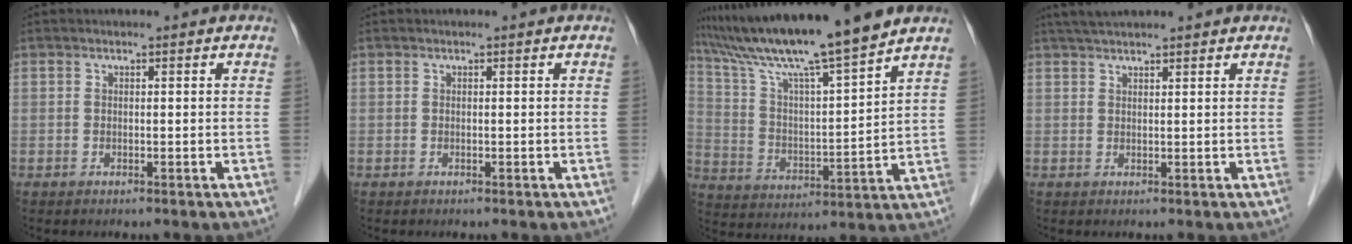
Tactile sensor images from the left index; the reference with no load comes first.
{"total": 0.0}
{"total": 16.3, "force": [14.0, -1.2, 8.2], "torque": [-0.151, 0.004, 0.243]}
{"total": 4.7, "force": [4.3, 0.2, 2.0], "torque": [-0.031, 0.034, 0.072]}